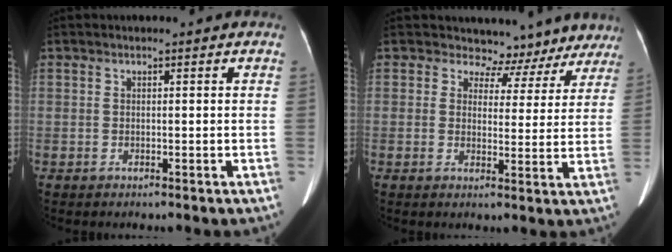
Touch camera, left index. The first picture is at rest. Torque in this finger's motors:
{"motor_torque": [0.35, -0.19, 0.06, -0.05]}